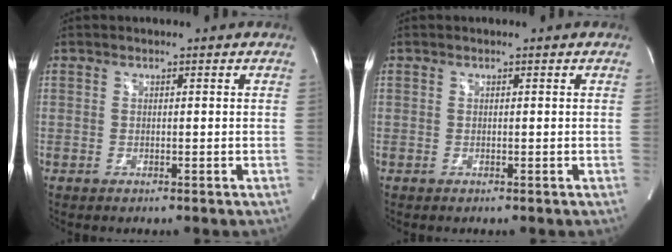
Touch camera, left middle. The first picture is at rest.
{"total": 0.0}